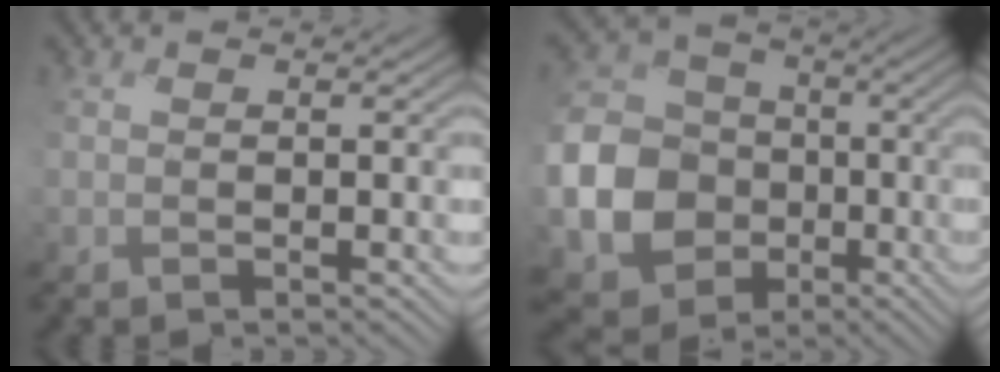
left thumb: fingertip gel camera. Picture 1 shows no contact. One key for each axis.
{"total": 13.6, "fx": -3.4, "fy": 11.8, "fz": 5.7, "tx": -0.191, "ty": -0.032, "tz": -0.080}